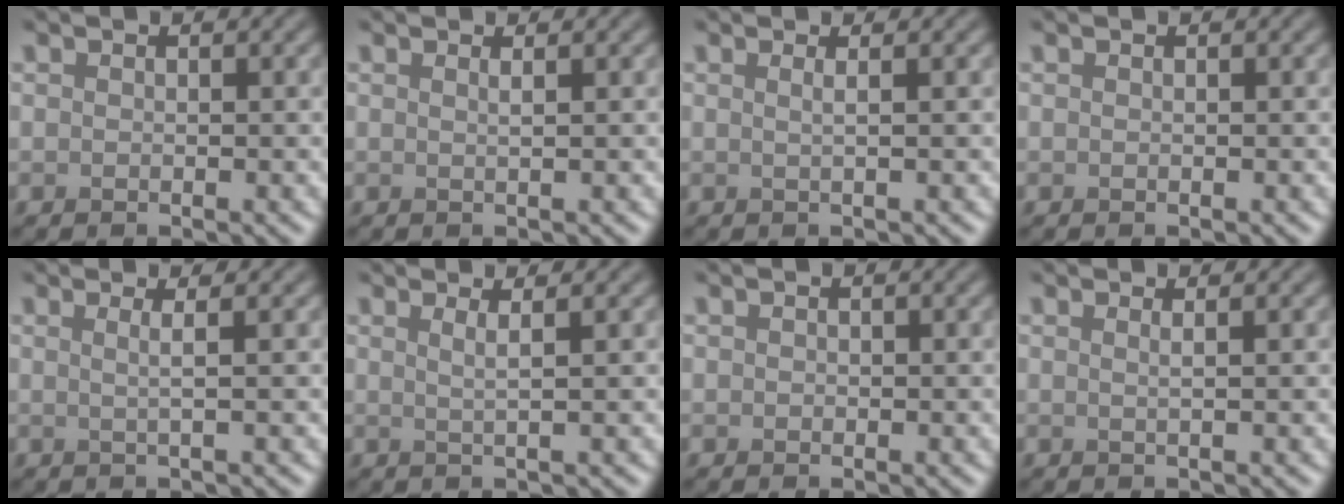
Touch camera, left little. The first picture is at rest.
{"total": 1.0, "force": [0.4, 0.4, 0.8], "torque": [-0.002, -0.001, 0.000]}
{"total": 1.5, "force": [0.5, 0.7, 1.3], "torque": [-0.010, -0.002, -0.010]}
{"total": 0.0}
{"total": 1.9, "force": [0.5, 0.6, 1.7], "torque": [-0.023, 0.002, -0.011]}
{"total": 1.9, "force": [0.8, 0.6, 1.6], "torque": [-0.021, 0.003, -0.002]}
{"total": 0.0}
{"total": 1.3, "force": [0.5, 0.6, 1.0], "torque": [-0.008, -0.001, -0.007]}